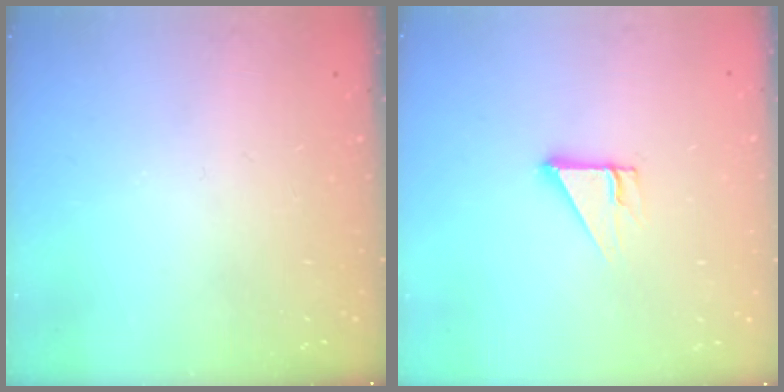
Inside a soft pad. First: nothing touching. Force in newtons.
{"total": 3.7, "press": 3.7, "slide": 0.2}